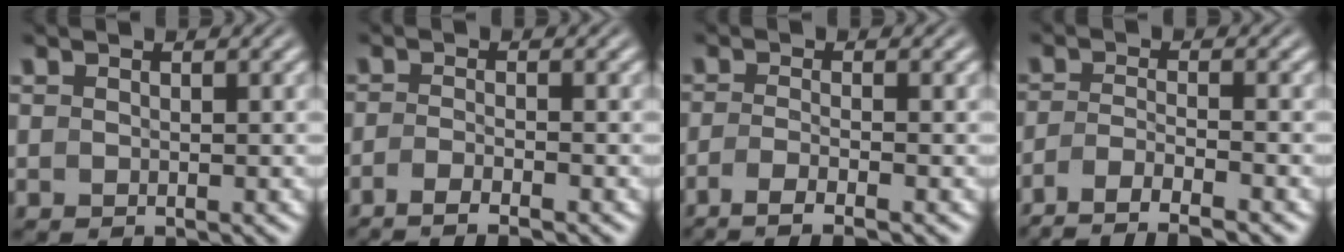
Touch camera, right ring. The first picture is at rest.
{"total": 3.5, "force": [-3.0, 0.4, 1.7], "torque": [-0.031, -0.008, -0.046]}
{"total": 4.4, "force": [-3.4, 0.7, 2.7], "torque": [-0.050, -0.015, -0.047]}
{"total": 7.1, "force": [-5.9, 2.5, 3.2], "torque": [-0.057, -0.028, -0.079]}